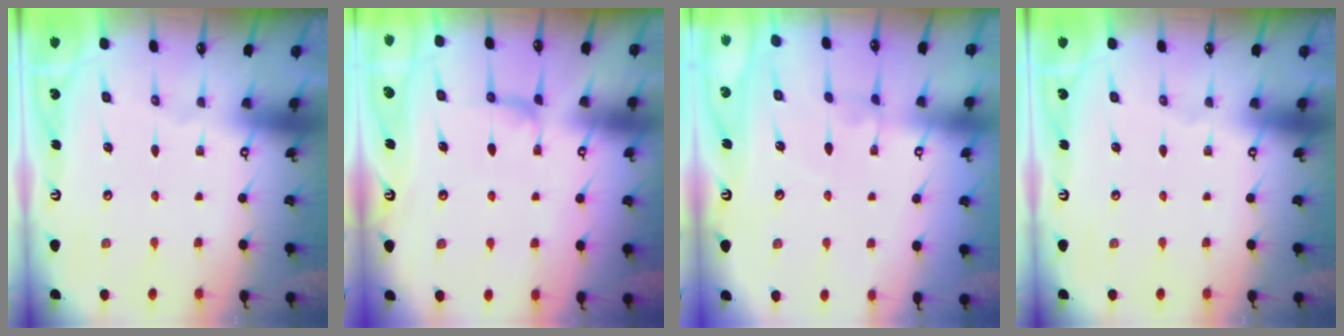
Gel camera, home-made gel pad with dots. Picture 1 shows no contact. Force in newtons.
{"total": 1.9, "press": 1.7, "slide": 0.8}
{"total": 2.8, "press": 2.7, "slide": 0.4}
{"total": 0.0}